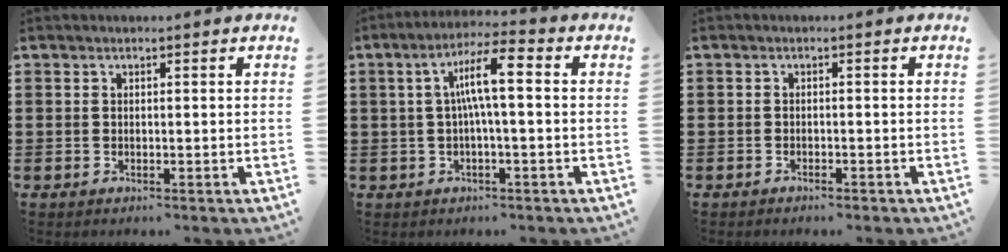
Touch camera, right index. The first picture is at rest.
{"total": 7.4, "force": [0.6, 1.3, 7.2], "torque": [-0.138, 0.009, 0.005]}
{"total": 0.9, "force": [-0.9, 0.1, 0.2], "torque": [-0.007, 0.000, -0.018]}